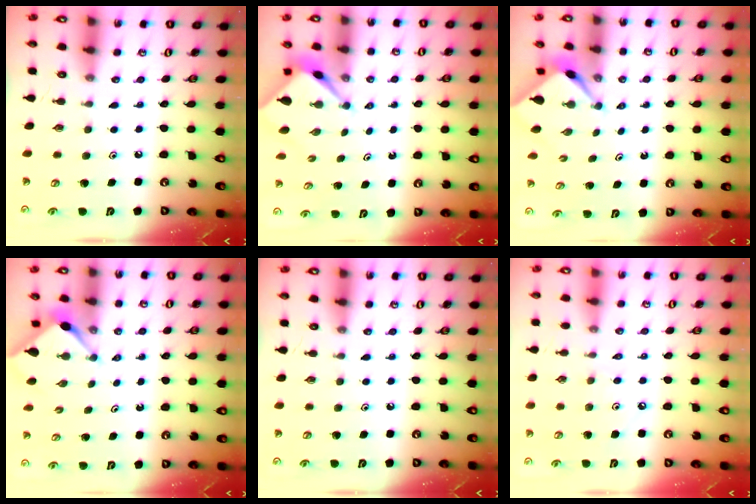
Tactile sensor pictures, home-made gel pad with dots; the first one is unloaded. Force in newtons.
{"total": 2.5, "press": 2.4, "slide": 0.3}
{"total": 2.3, "press": 2.2, "slide": 0.3}
{"total": 2.9, "press": 2.8, "slide": 0.3}
{"total": 0.0}
{"total": 3.6, "press": 3.6, "slide": 0.6}